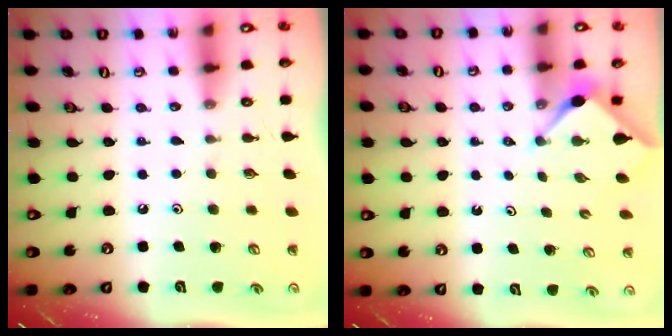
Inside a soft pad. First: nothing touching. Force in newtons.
{"total": 2.9, "press": 2.9, "slide": 0.4}